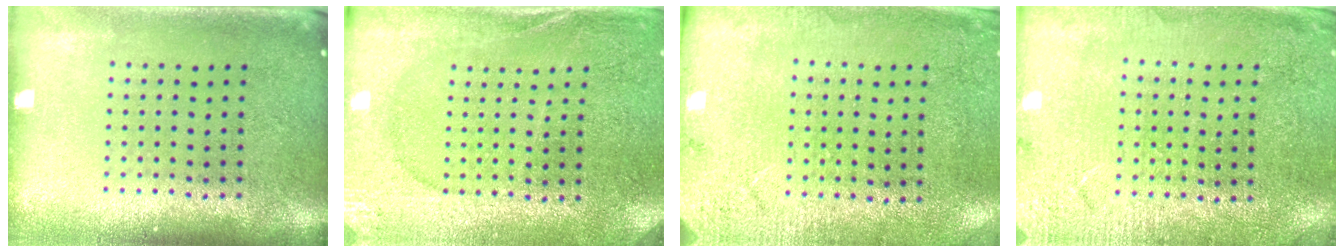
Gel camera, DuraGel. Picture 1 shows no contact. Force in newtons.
{"total": 2.7, "press": 2.7, "slide": 0.2}
{"total": 2.6, "press": 2.4, "slide": 1.1}
{"total": 2.7, "press": 2.7, "slide": 0.1}